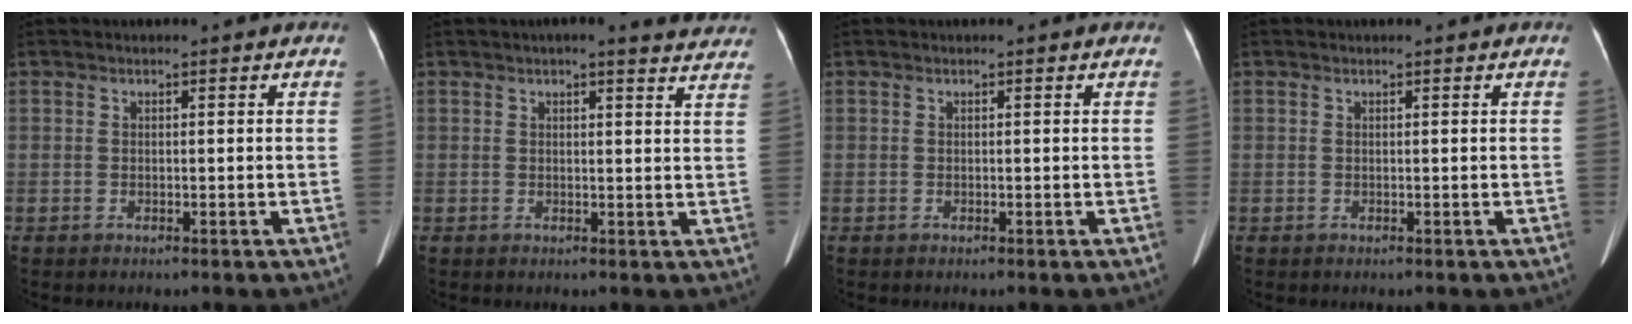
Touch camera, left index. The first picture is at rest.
{"total": 8.8, "force": [7.8, 1.8, 3.6], "torque": [-0.027, 0.002, 0.064]}
{"total": 0.0}
{"total": 0.0}